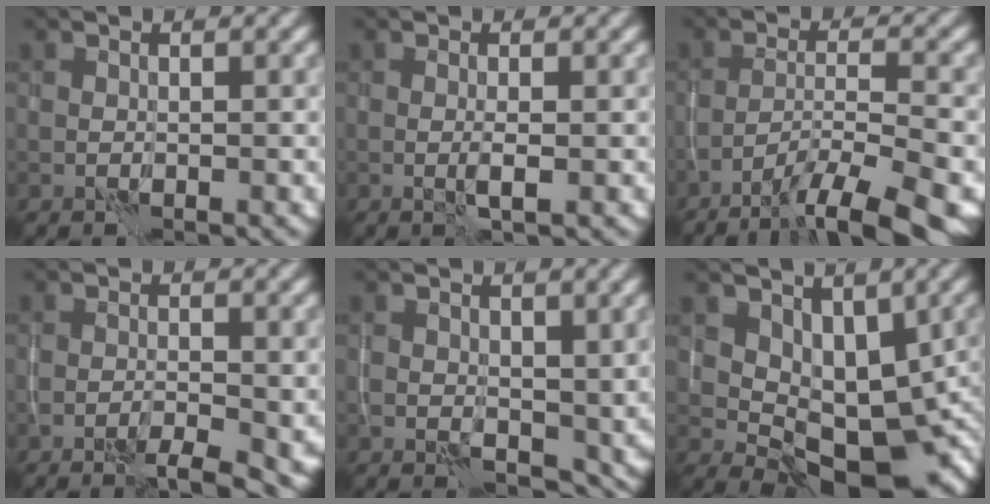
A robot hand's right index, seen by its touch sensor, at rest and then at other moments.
{"total": 0.9, "force": [-0.1, -0.2, 0.8], "torque": [-0.020, -0.002, -0.003]}
{"total": 9.1, "force": [-6.6, 1.8, 6.0], "torque": [-0.089, -0.012, -0.105]}
{"total": 2.7, "force": [-1.7, 0.2, 2.1], "torque": [-0.039, -0.002, -0.032]}
{"total": 3.5, "force": [0.4, 2.4, 2.5], "torque": [-0.045, -0.013, 0.012]}
{"total": 8.0, "force": [0.5, 4.7, 6.4], "torque": [-0.097, -0.019, 0.017]}